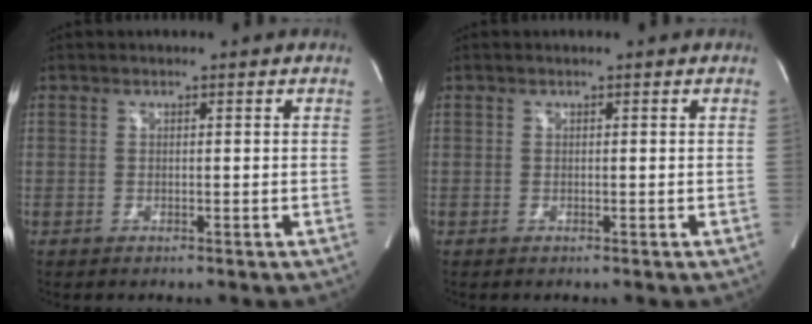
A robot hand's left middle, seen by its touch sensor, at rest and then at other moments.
{"total": 0.0}